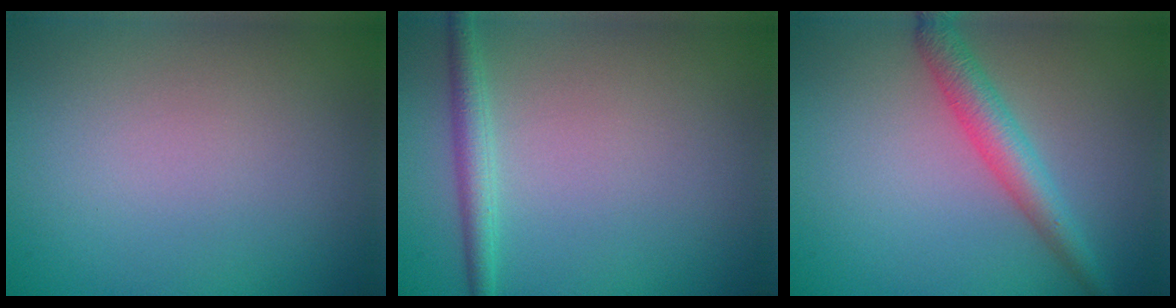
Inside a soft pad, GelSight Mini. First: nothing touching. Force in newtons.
{"total": 2.1, "press": 2.1, "slide": 0.0}
{"total": 3.3, "press": 3.3, "slide": 0.1}